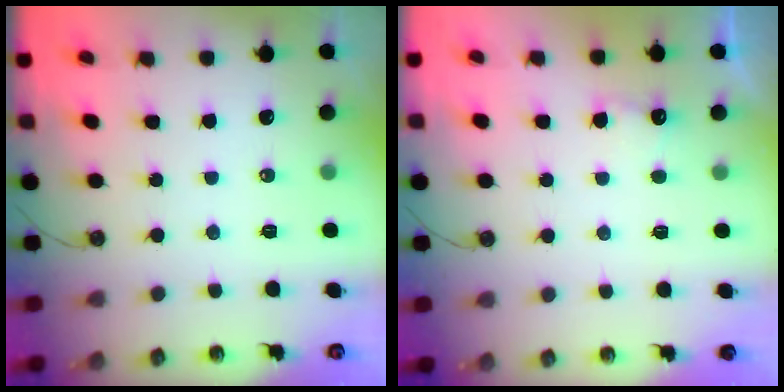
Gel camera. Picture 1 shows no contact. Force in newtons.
{"total": 3.9, "press": 3.8, "slide": 1.0}